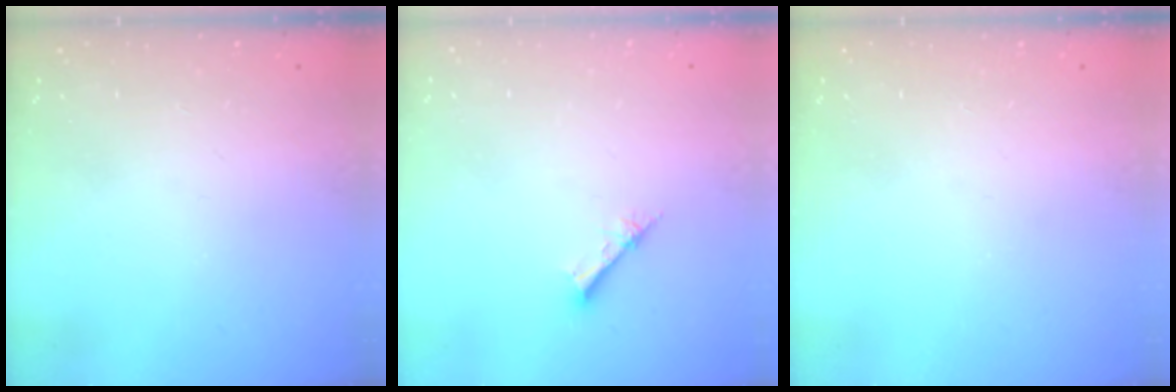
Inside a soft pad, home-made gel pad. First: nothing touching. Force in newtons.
{"total": 2.1, "press": 2.1, "slide": 0.2}
{"total": 0.0}